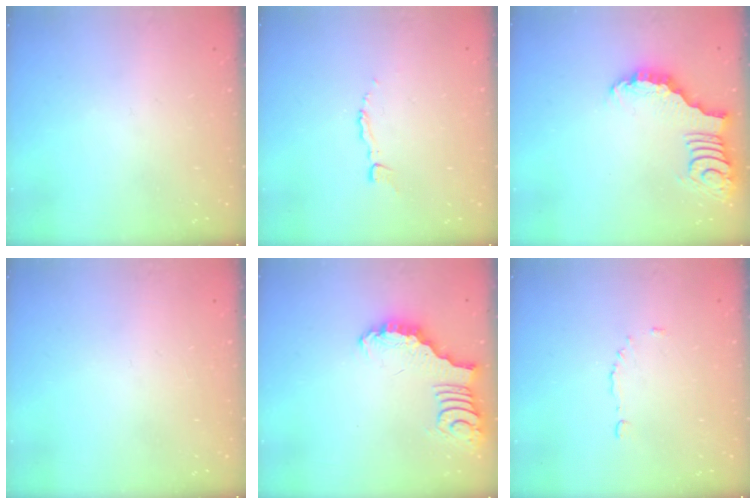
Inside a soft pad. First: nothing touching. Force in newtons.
{"total": 2.9, "press": 2.9, "slide": 0.2}
{"total": 2.8, "press": 2.7, "slide": 0.5}
{"total": 0.0}
{"total": 3.3, "press": 3.3, "slide": 0.4}
{"total": 4.7, "press": 4.6, "slide": 0.6}